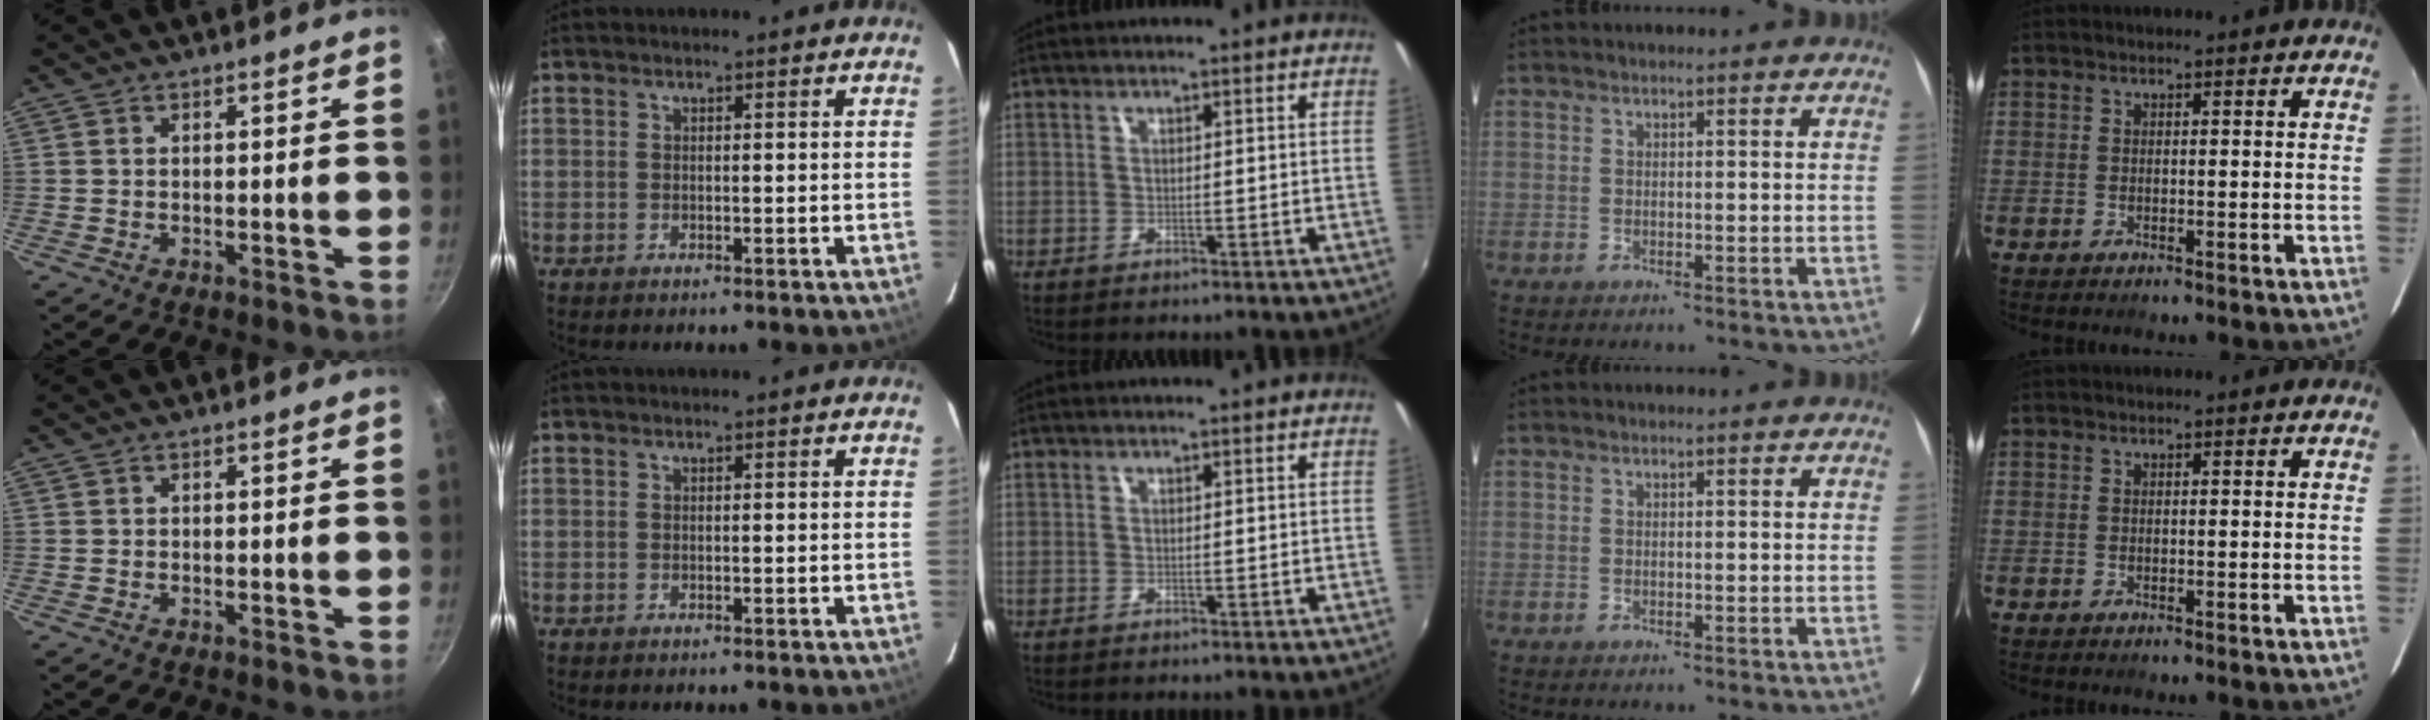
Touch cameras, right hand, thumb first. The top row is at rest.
{}